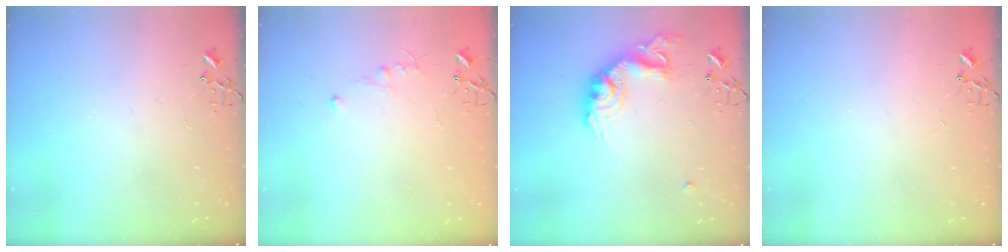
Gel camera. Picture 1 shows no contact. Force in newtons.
{"total": 5.1, "press": 5.1, "slide": 0.4}
{"total": 16.8, "press": 16.8, "slide": 0.8}
{"total": 1.5, "press": 1.5, "slide": 0.3}